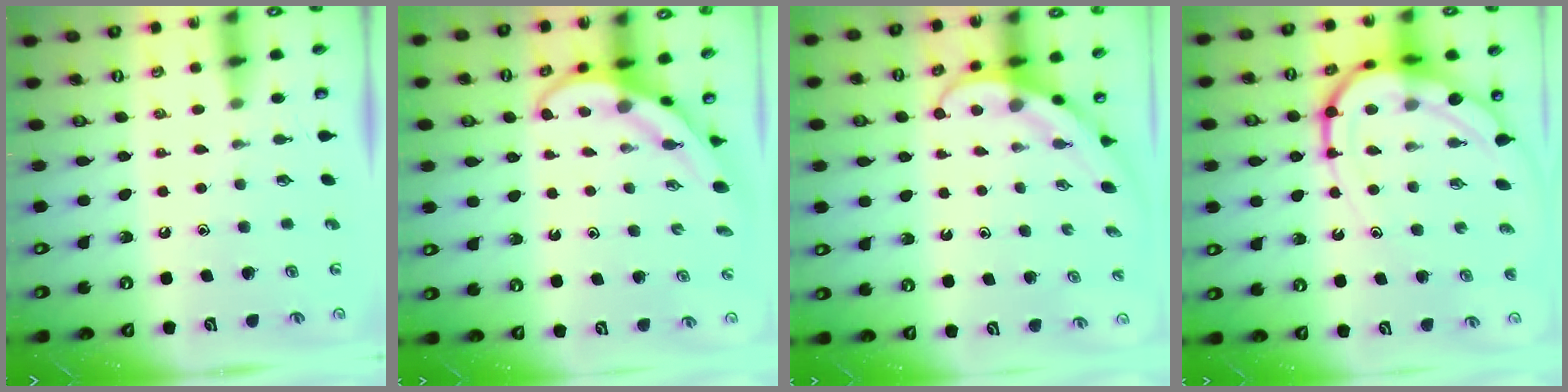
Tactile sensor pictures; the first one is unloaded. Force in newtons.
{"total": 4.0, "press": 4.0, "slide": 0.4}
{"total": 3.9, "press": 3.8, "slide": 0.3}
{"total": 15.7, "press": 15.6, "slide": 1.5}